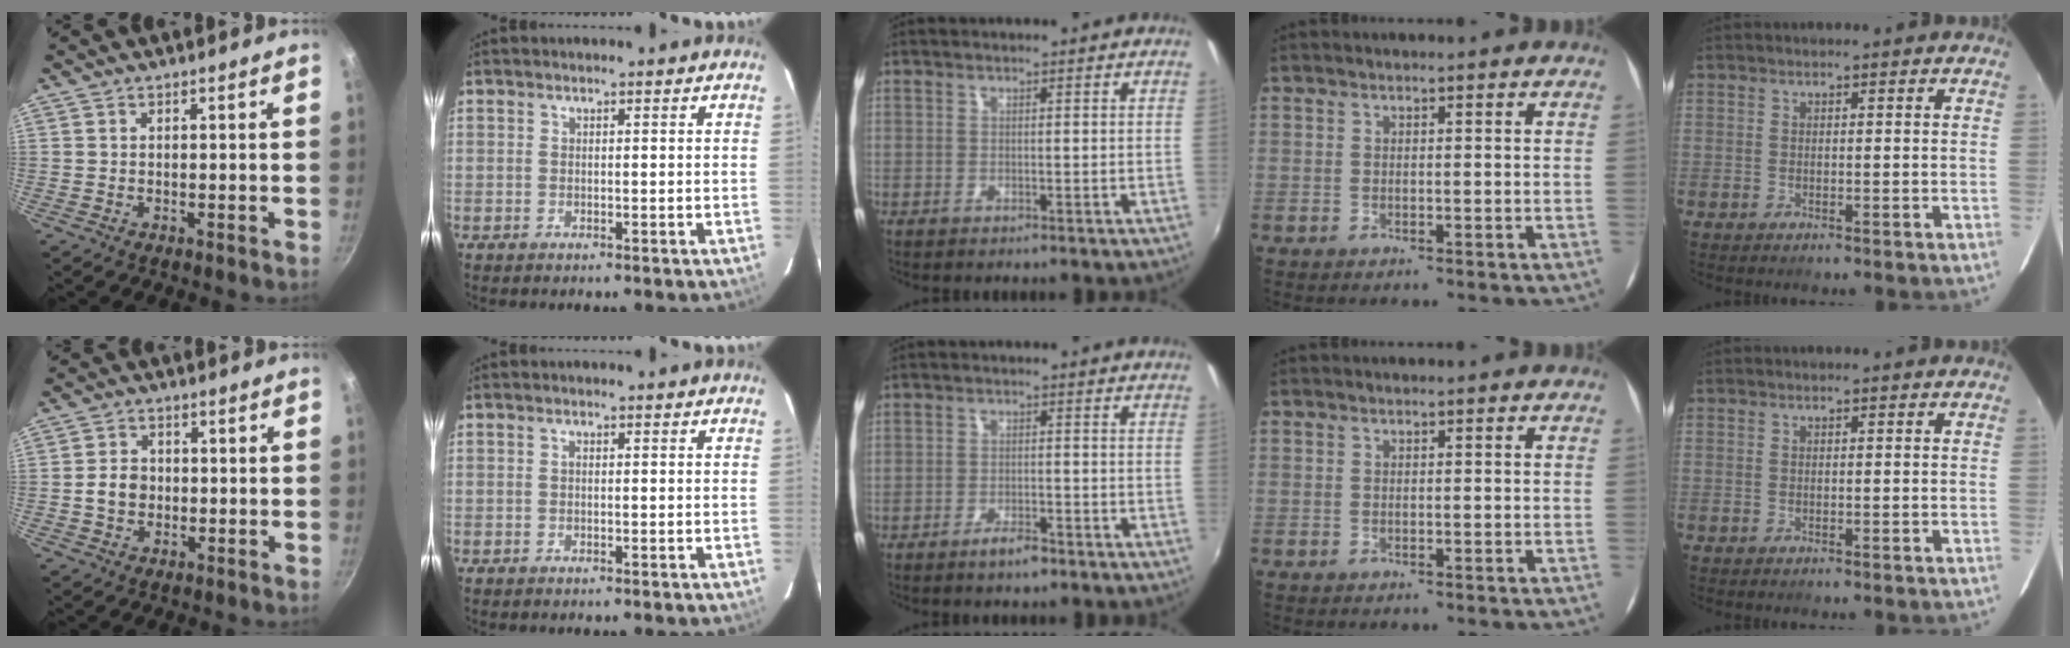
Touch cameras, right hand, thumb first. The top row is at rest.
{"thumb": {"total": 4.6, "force": [-0.5, 3.8, 2.5], "torque": [-0.027, 0.011, -0.013]}, "middle": {"total": 3.1, "force": [-2.3, 0.9, 1.8], "torque": [-0.044, -0.001, -0.041]}}